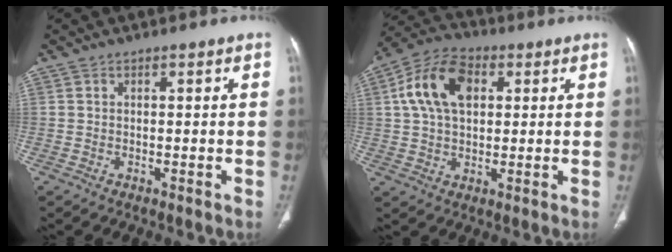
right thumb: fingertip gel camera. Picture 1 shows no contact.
{"total": 12.5, "force": [3.3, 8.0, 9.1], "torque": [-0.160, 0.015, 0.052]}